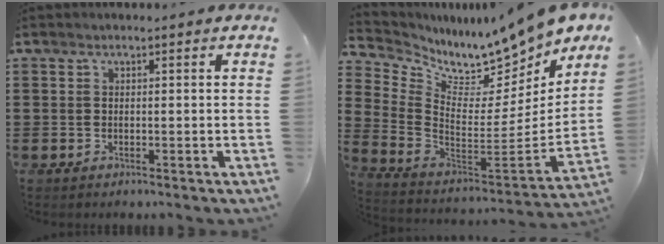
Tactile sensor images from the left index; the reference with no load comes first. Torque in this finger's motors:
{"motor_torque": [1.04, -1.10, 0.37, 0.05]}